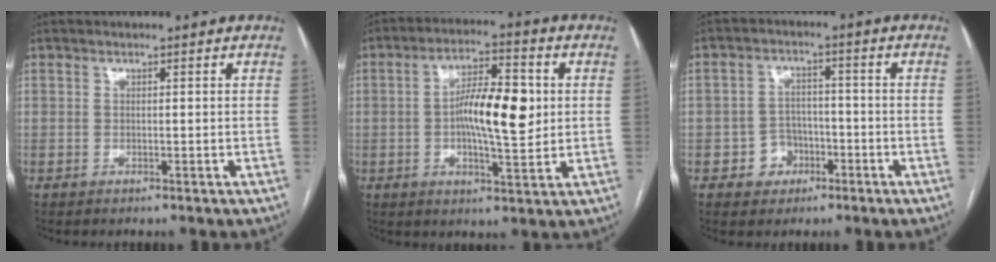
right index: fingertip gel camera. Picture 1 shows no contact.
{"total": 10.6, "force": [0.5, 2.9, 10.2], "torque": [-0.177, 0.010, 0.004]}
{"total": 4.7, "force": [-2.1, 4.1, 1.1], "torque": [-0.011, 0.017, -0.030]}